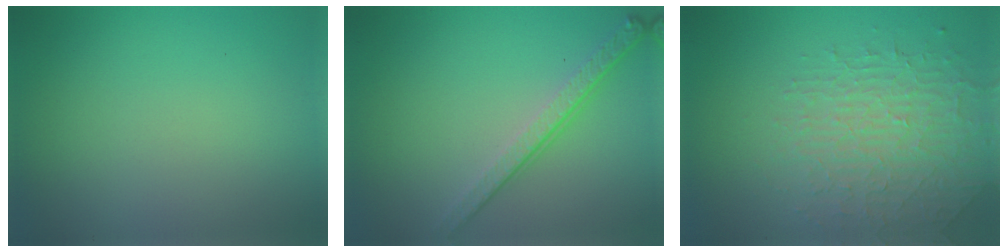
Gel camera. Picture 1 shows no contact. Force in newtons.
{"total": 4.0, "press": 2.8, "slide": 2.9}
{"total": 4.3, "press": 3.5, "slide": 2.6}